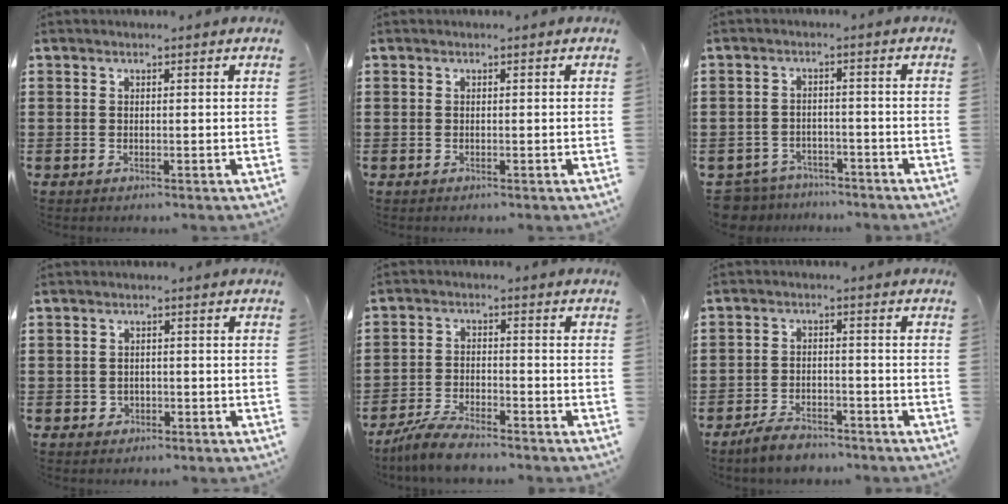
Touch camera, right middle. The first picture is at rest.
{"total": 0.0}
{"total": 4.0, "force": [-3.9, 0.8, 0.0], "torque": [-0.023, -0.004, -0.088]}
{"total": 1.2, "force": [-0.7, 1.0, 0.3], "torque": [-0.011, 0.000, -0.017]}
{"total": 5.3, "force": [-4.8, 0.6, 2.1], "torque": [-0.056, -0.006, -0.098]}
{"total": 4.0, "force": [-3.7, 1.0, 1.2], "torque": [-0.029, 0.006, -0.075]}